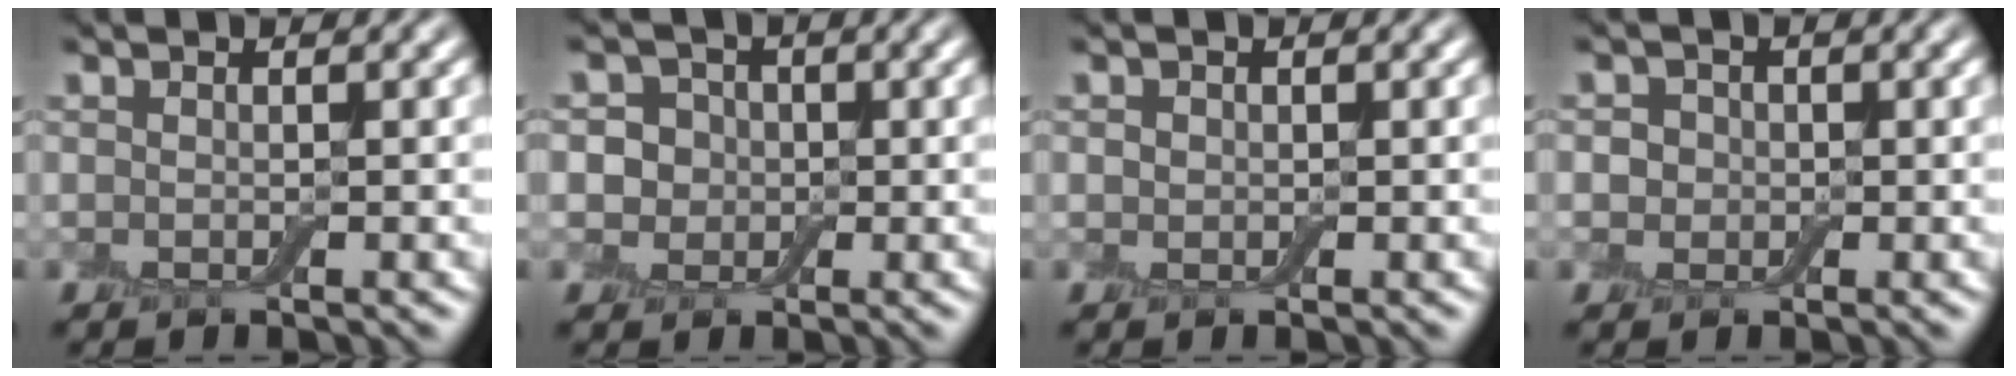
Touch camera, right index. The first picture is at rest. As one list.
[{"total": 3.8, "force": [0.4, 3.5, 1.5], "torque": [-0.002, 0.017, -0.013]}, {"total": 0.6, "force": [0.1, 0.6, 0.1], "torque": [0.000, 0.001, -0.001]}, {"total": 2.7, "force": [0.6, 2.4, 1.1], "torque": [-0.003, 0.015, -0.010]}]